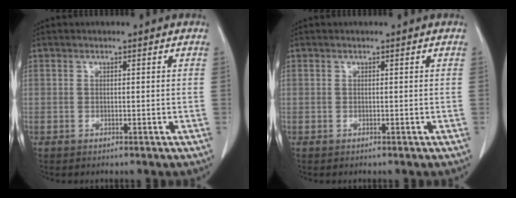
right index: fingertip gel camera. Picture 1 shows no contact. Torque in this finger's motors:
{"motor_torque": [0.00, 0.00, 0.00, 0.00]}